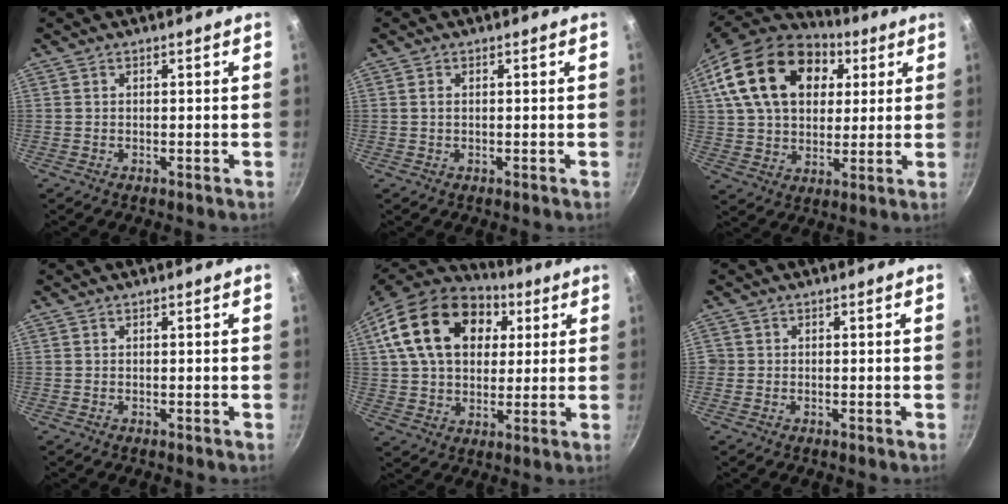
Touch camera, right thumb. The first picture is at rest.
{"total": 0.9, "force": [0.2, 0.5, 0.7], "torque": [-0.013, 0.002, 0.002]}
{"total": 23.4, "force": [8.6, 15.7, 15.0], "torque": [-0.247, -0.001, 0.145]}
{"total": 0.0}
{"total": 22.2, "force": [7.4, 15.2, 14.4], "torque": [-0.236, 0.007, 0.119]}
{"total": 0.8, "force": [-0.2, 0.8, 0.1], "torque": [0.001, 0.002, -0.005]}